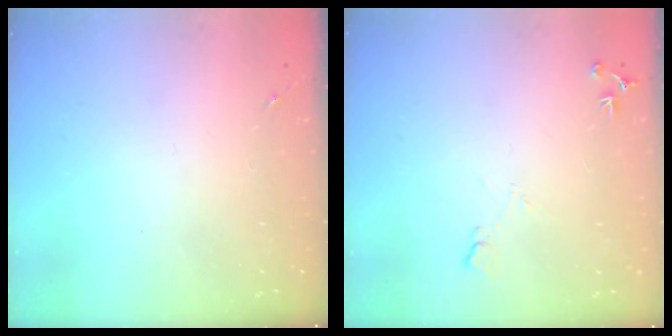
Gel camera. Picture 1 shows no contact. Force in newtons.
{"total": 6.1, "press": 6.0, "slide": 1.0}